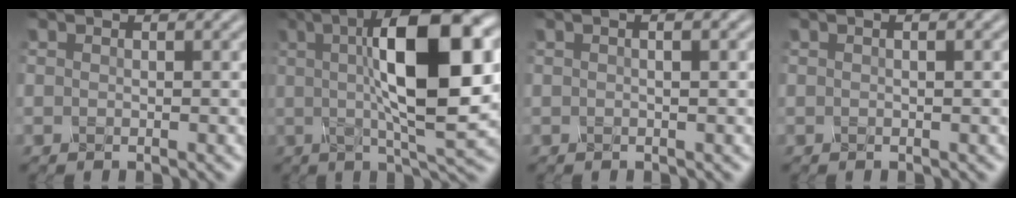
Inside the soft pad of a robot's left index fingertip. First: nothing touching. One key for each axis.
{"total": 13.0, "fx": 2.3, "fy": 3.4, "fz": 12.3, "tx": -0.175, "ty": 0.011, "tz": 0.034}
{"total": 1.5, "fx": 0.4, "fy": 0.4, "fz": 1.4, "tx": -0.015, "ty": -0.004, "tz": 0.002}
{"total": 0.8, "fx": 0.2, "fy": 0.1, "fz": 0.8, "tx": -0.014, "ty": 0.004, "tz": 0.002}